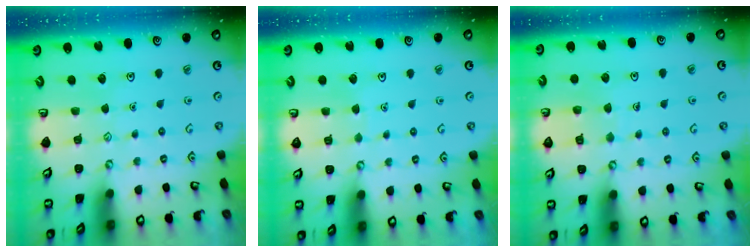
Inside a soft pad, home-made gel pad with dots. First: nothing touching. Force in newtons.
{"total": 1.3, "press": 1.3, "slide": 0.1}
{"total": 5.6, "press": 5.6, "slide": 0.5}